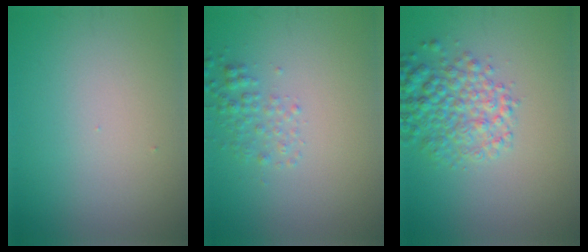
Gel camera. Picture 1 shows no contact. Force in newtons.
{"total": 1.8, "press": 1.8, "slide": 0.1}
{"total": 4.7, "press": 4.7, "slide": 0.3}